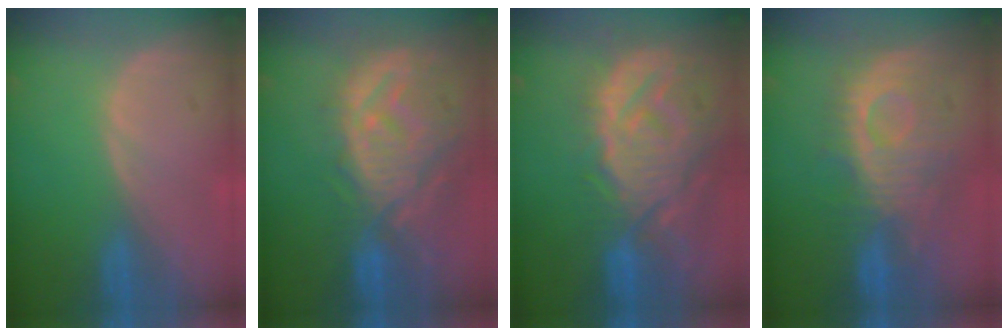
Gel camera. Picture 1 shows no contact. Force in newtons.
{"total": 12.6, "press": 11.2, "slide": 5.8}
{"total": 14.1, "press": 12.2, "slide": 7.1}
{"total": 9.9, "press": 9.8, "slide": 1.8}